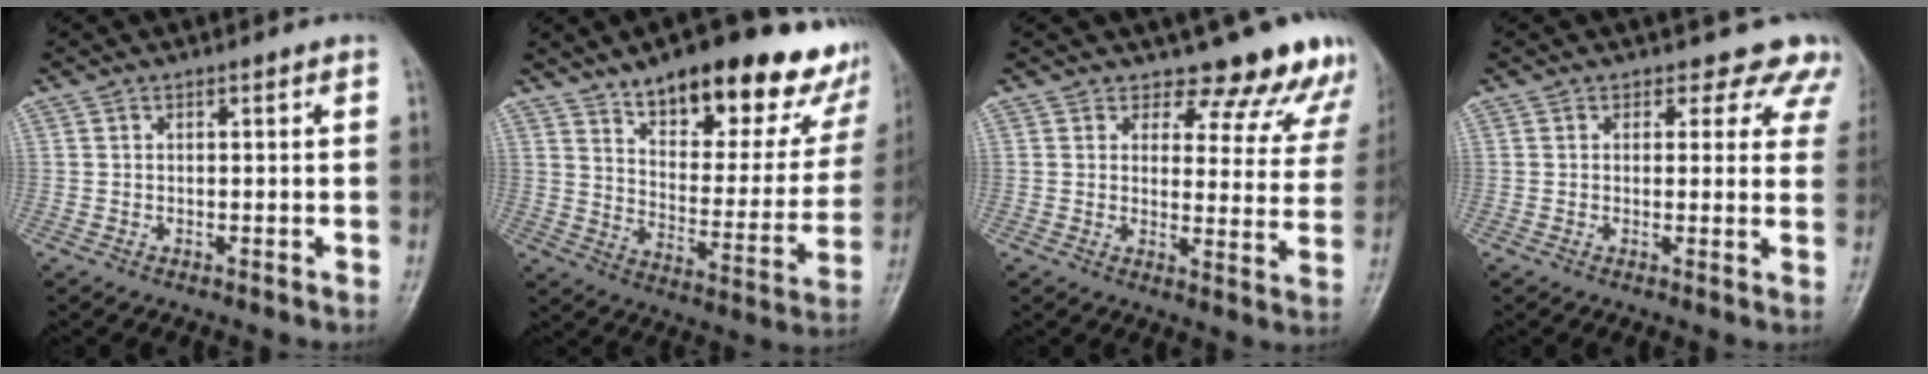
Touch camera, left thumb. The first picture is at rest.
{"total": 25.7, "force": [17.0, 10.0, 16.5], "torque": [-0.182, -0.069, 0.243]}
{"total": 13.8, "force": [12.4, 5.5, 2.6], "torque": [0.031, -0.089, 0.121]}
{"total": 7.8, "force": [6.5, 4.4, 0.7], "torque": [0.047, -0.024, 0.044]}